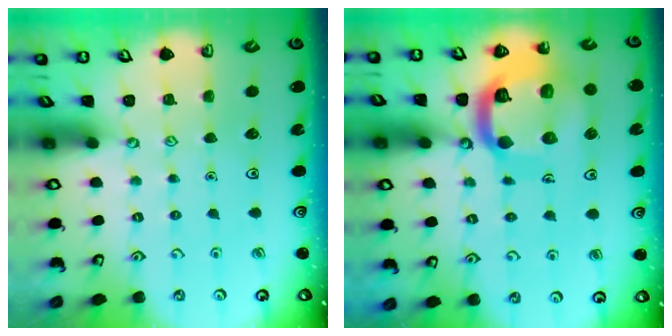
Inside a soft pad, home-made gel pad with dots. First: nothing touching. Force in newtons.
{"total": 18.2, "press": 18.1, "slide": 1.8}